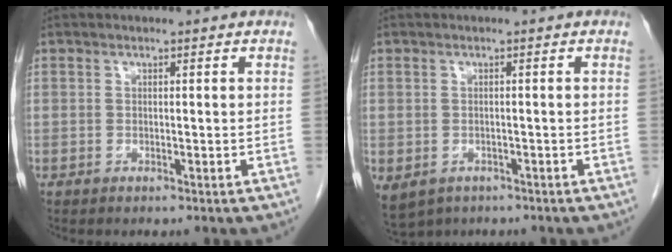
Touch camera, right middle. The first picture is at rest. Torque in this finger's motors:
{"motor_torque": [1.13, -0.60, 0.55, 0.11]}